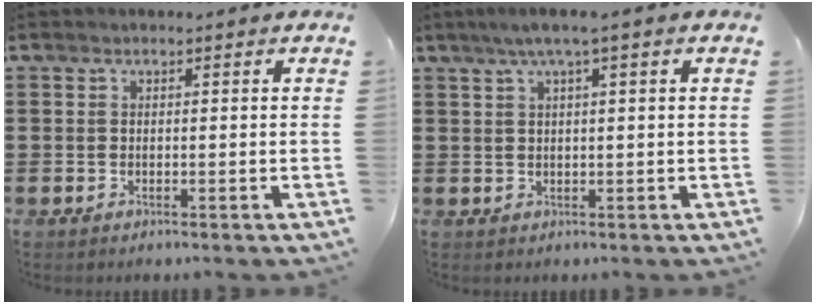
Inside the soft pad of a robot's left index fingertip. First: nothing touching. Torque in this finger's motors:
{"motor_torque": [1.10, -1.04, 0.56, 0.15]}